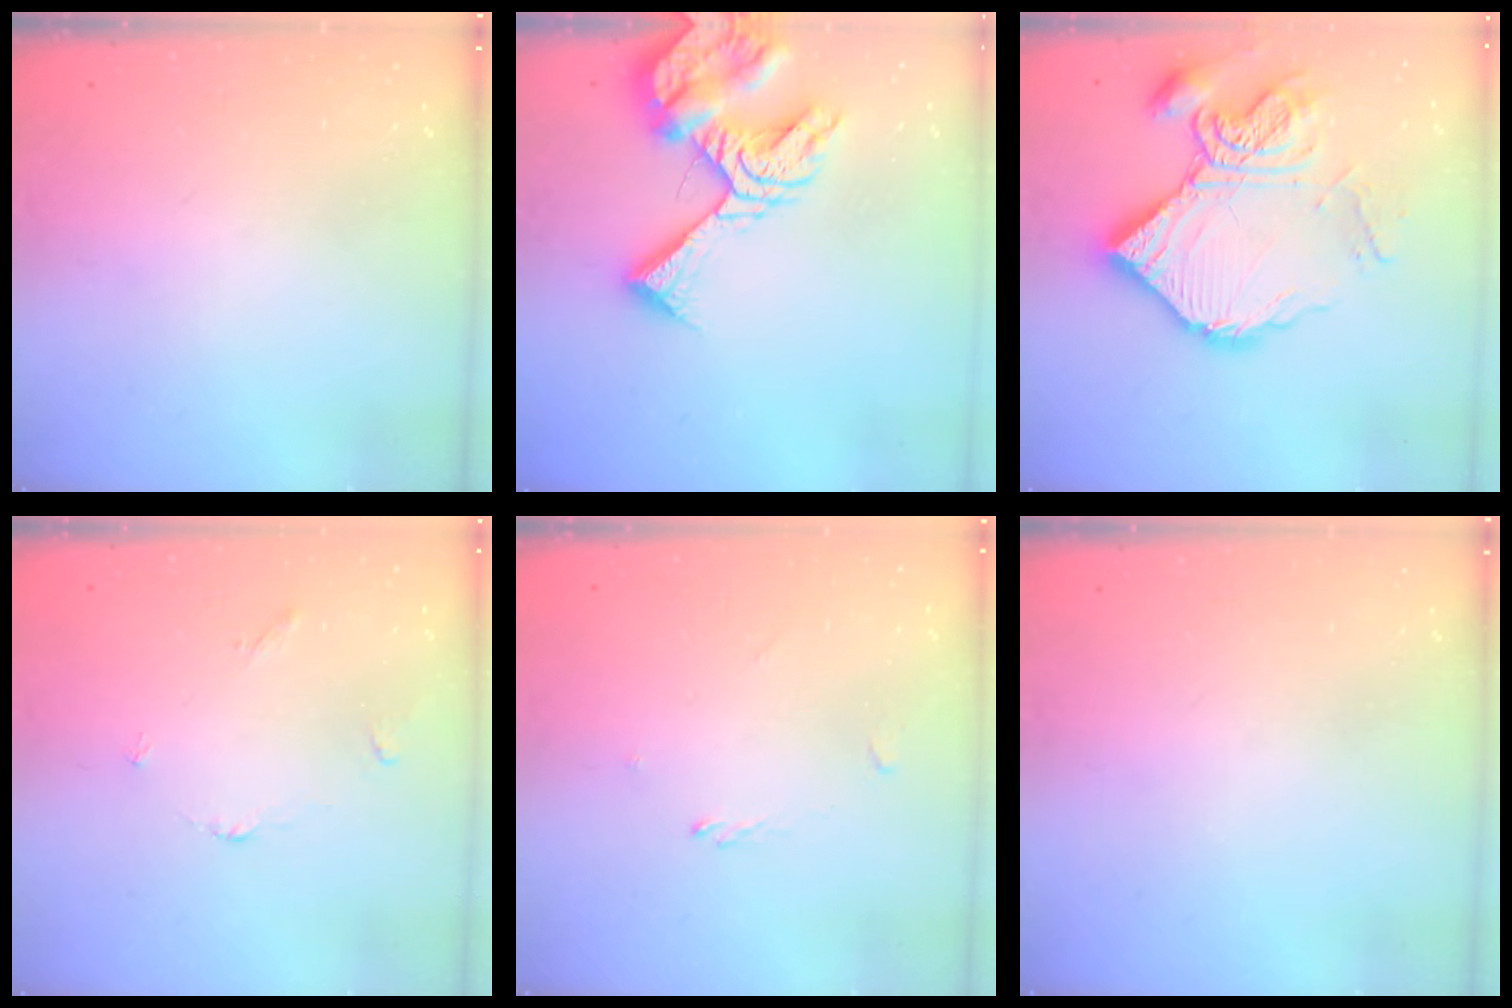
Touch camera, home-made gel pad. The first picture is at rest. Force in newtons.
{"total": 14.8, "press": 14.7, "slide": 1.8}
{"total": 21.2, "press": 21.1, "slide": 2.2}
{"total": 3.0, "press": 2.9, "slide": 0.5}
{"total": 0.7, "press": 0.5, "slide": 0.4}
{"total": 0.0}